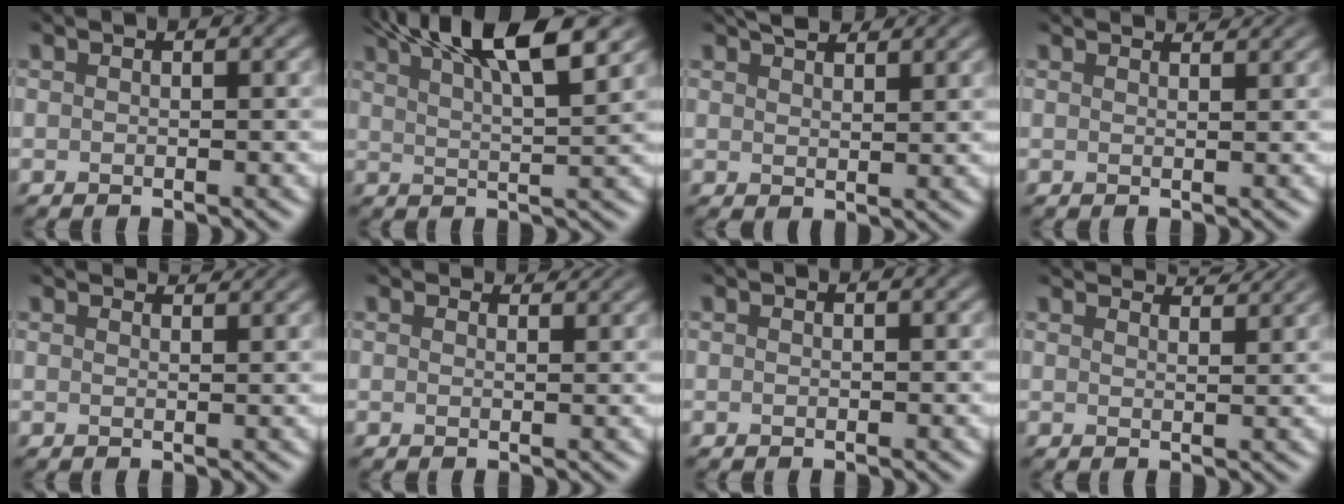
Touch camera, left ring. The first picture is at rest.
{"total": 9.7, "force": [5.9, 2.6, 7.2], "torque": [-0.096, 0.025, 0.077]}
{"total": 3.2, "force": [2.6, 1.1, 1.5], "torque": [-0.025, 0.007, 0.048]}
{"total": 2.5, "force": [2.4, 0.4, 0.7], "torque": [-0.010, 0.005, 0.024]}
{"total": 2.8, "force": [2.7, 0.4, 0.9], "torque": [-0.009, 0.006, 0.025]}
{"total": 2.1, "force": [2.1, 0.2, 0.4], "torque": [-0.015, -0.001, 0.022]}
{"total": 0.0}
{"total": 4.9, "force": [4.5, 0.7, 1.7], "torque": [-0.013, 0.013, 0.039]}